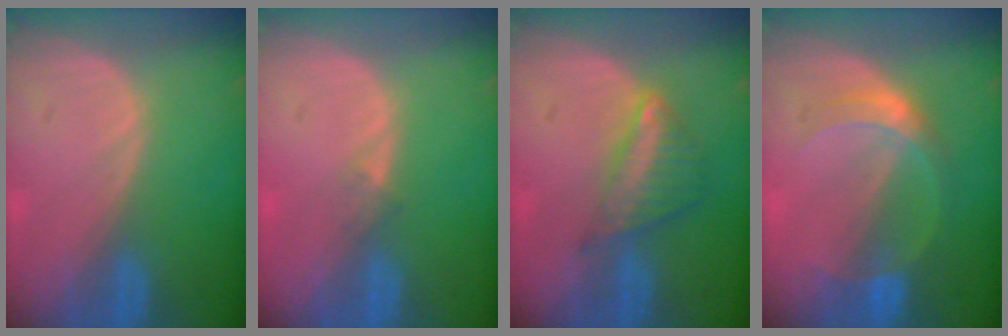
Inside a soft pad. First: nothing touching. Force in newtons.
{"total": 1.2, "press": 0.9, "slide": 0.9}
{"total": 6.1, "press": 5.4, "slide": 2.9}
{"total": 5.0, "press": 4.8, "slide": 1.3}